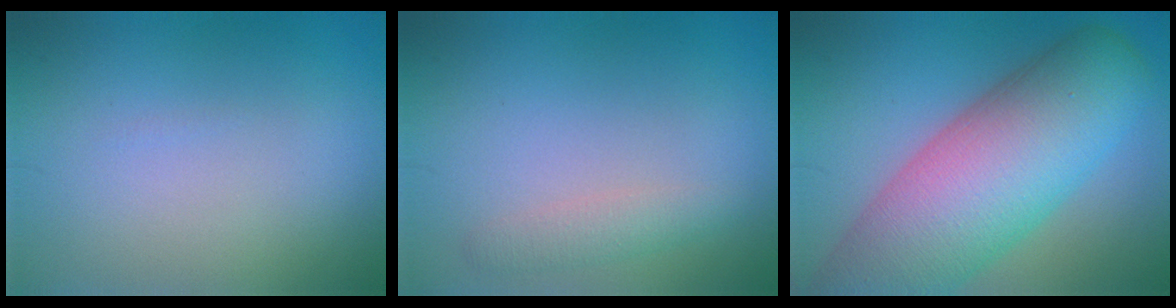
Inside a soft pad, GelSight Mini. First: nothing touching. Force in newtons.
{"total": 1.7, "press": 1.7, "slide": 0.0}
{"total": 13.9, "press": 13.9, "slide": 0.7}